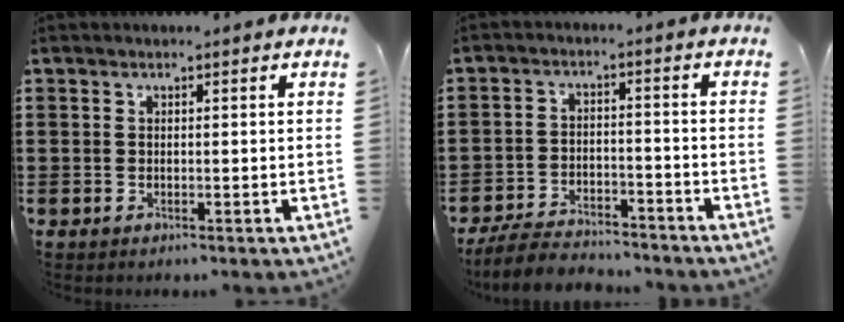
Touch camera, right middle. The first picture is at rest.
{"total": 5.4, "force": [-5.2, 0.7, 1.5], "torque": [-0.037, 0.000, -0.102]}